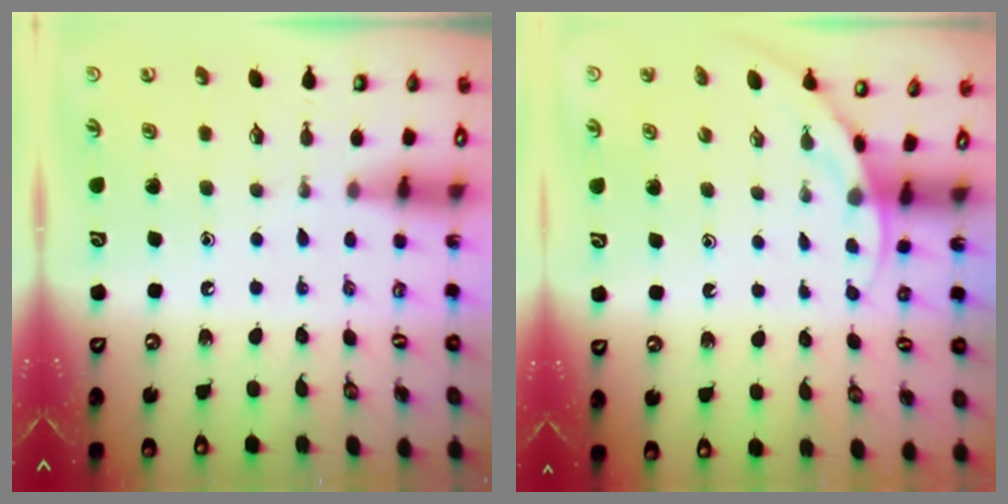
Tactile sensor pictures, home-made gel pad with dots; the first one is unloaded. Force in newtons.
{"total": 3.2, "press": 3.2, "slide": 0.0}